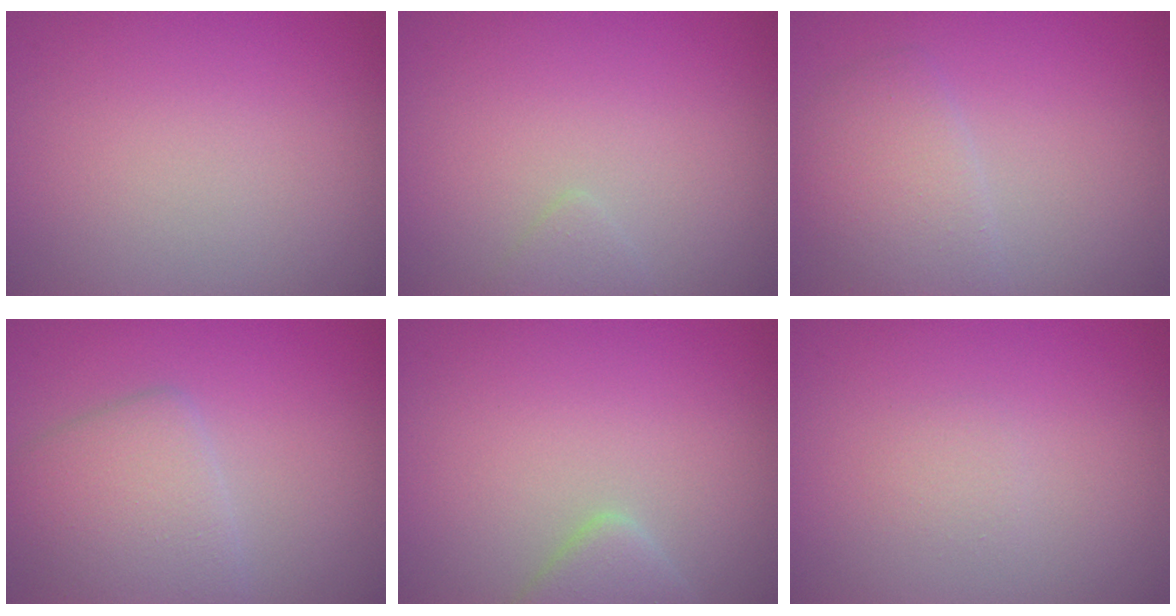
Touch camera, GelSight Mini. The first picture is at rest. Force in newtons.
{"total": 0.8, "press": 0.8, "slide": 0.0}
{"total": 3.2, "press": 3.2, "slide": 0.2}
{"total": 4.6, "press": 4.6, "slide": 0.4}
{"total": 2.5, "press": 2.5, "slide": 0.2}
{"total": 0.7, "press": 0.7, "slide": 0.0}